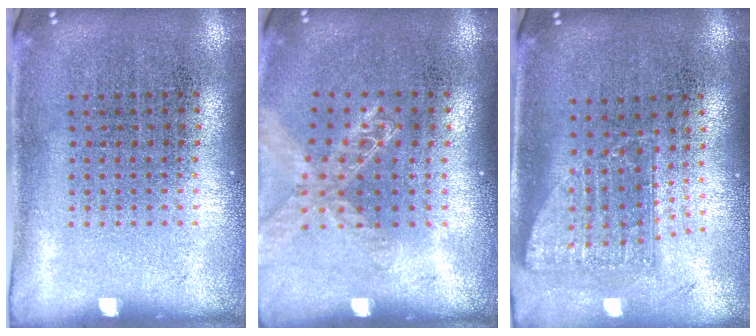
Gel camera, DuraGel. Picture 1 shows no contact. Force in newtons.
{"total": 1.3, "press": 1.3, "slide": 0.2}
{"total": 1.7, "press": 1.2, "slide": 1.2}